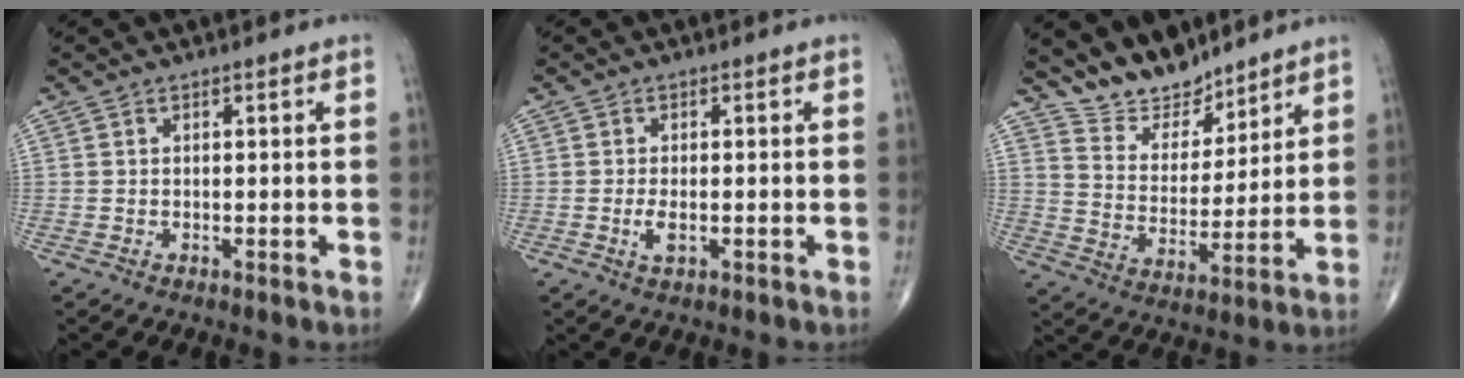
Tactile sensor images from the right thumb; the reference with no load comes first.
{"total": 2.7, "force": [-0.6, 1.1, 2.4], "torque": [-0.051, -0.005, -0.011]}
{"total": 10.1, "force": [8.9, 4.3, 2.3], "torque": [-0.012, -0.072, 0.171]}